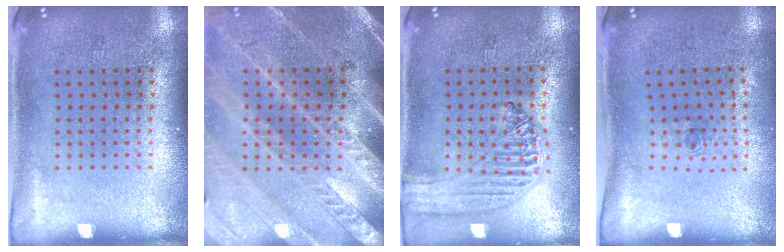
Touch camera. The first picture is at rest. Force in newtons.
{"total": 3.2, "press": 2.8, "slide": 1.4}
{"total": 1.3, "press": 1.3, "slide": 0.2}
{"total": 0.7, "press": 0.3, "slide": 0.6}